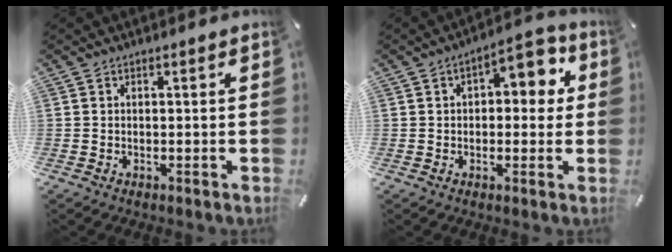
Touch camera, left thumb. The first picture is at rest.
{"total": 7.0, "force": [1.6, 4.1, 5.5], "torque": [-0.061, -0.010, 0.016]}